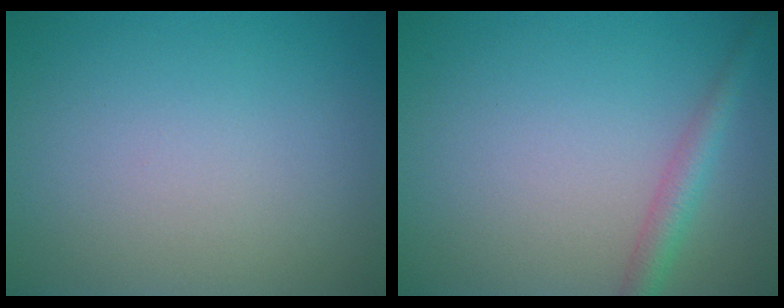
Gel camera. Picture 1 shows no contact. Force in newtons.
{"total": 2.4, "press": 2.4, "slide": 0.1}